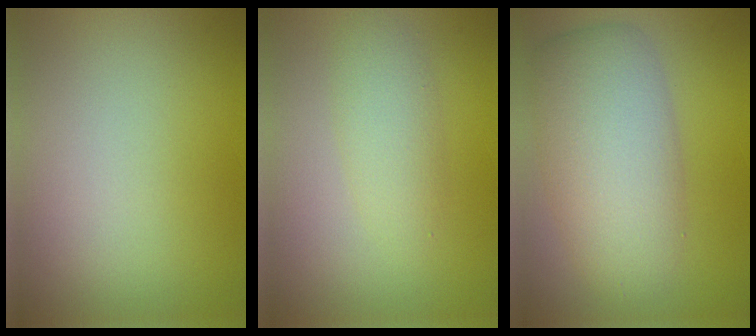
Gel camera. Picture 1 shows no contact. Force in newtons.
{"total": 2.6, "press": 2.6, "slide": 0.2}
{"total": 7.5, "press": 7.5, "slide": 0.3}